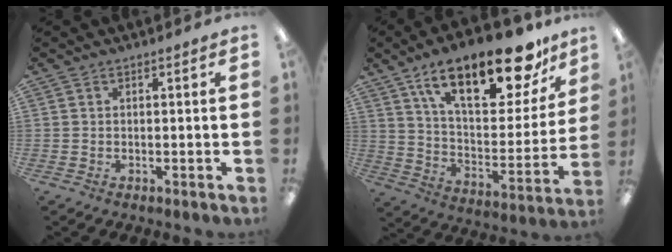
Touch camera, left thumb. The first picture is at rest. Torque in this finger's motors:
{"motor_torque": [0.66, 0.93, 1.25, -1.52, 0.56]}